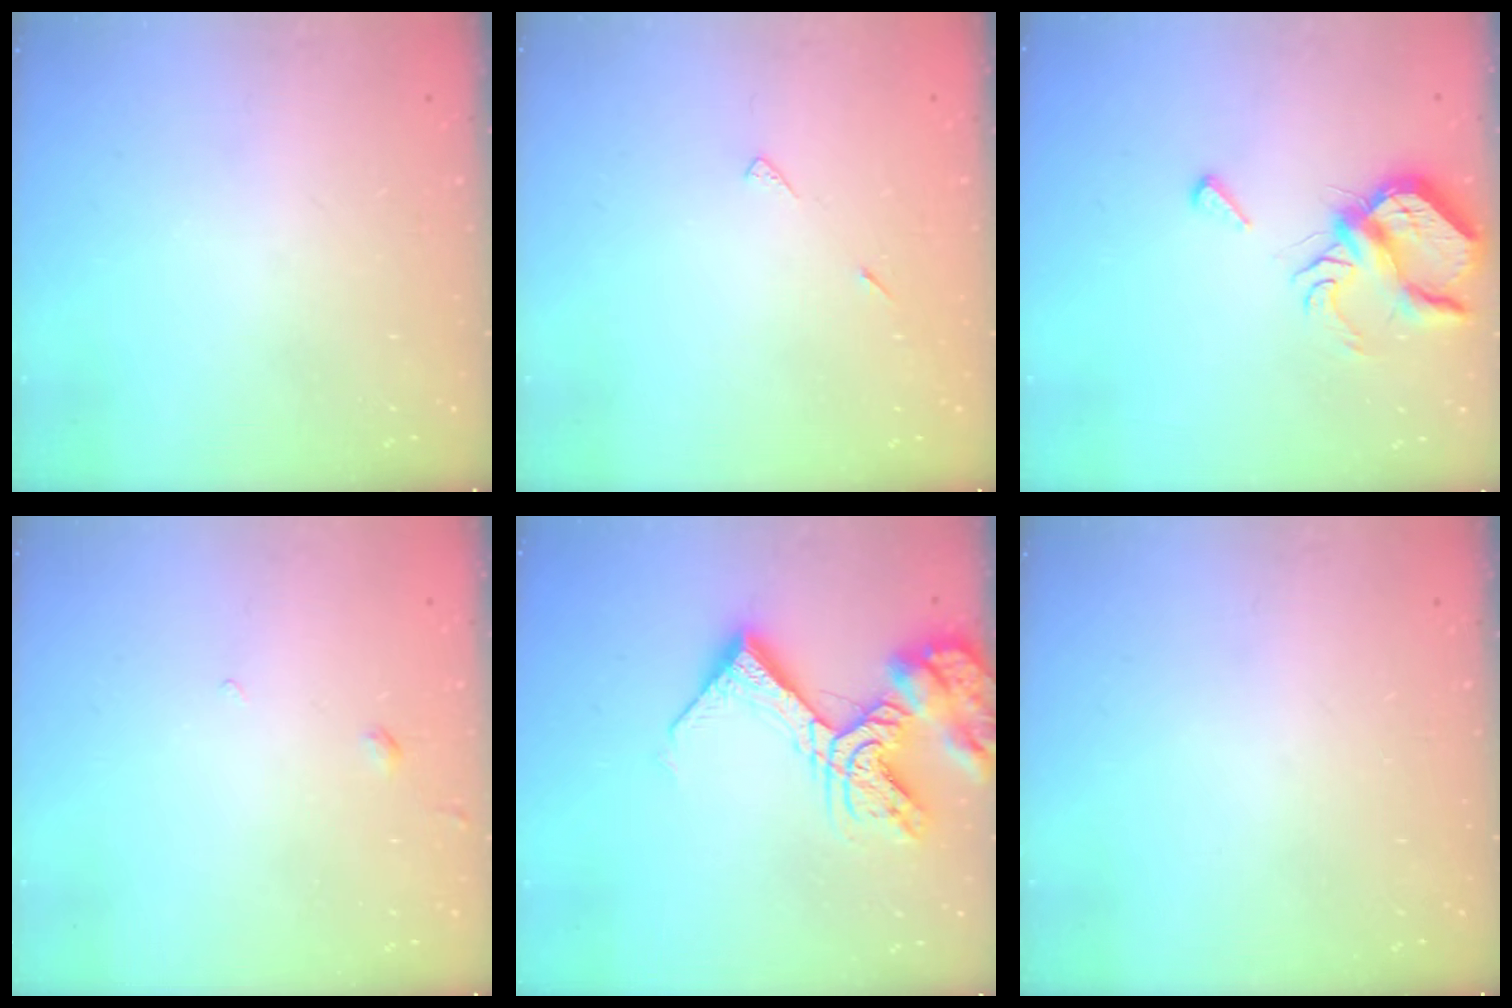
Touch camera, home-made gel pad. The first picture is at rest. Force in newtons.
{"total": 4.5, "press": 4.4, "slide": 0.5}
{"total": 6.9, "press": 6.8, "slide": 1.0}
{"total": 1.5, "press": 1.5, "slide": 0.5}
{"total": 16.2, "press": 16.1, "slide": 2.4}
{"total": 0.0}